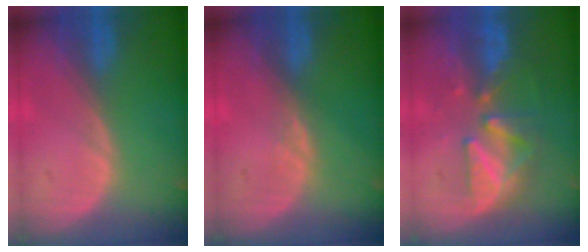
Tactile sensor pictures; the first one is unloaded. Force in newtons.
{"total": 0.9, "press": 0.9, "slide": 0.4}
{"total": 8.4, "press": 8.1, "slide": 2.1}